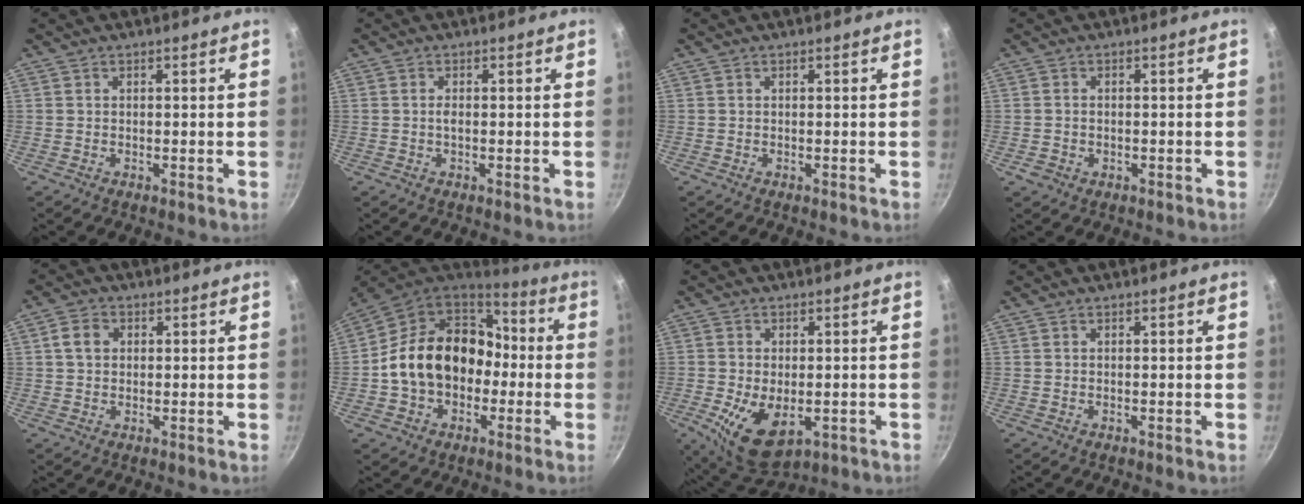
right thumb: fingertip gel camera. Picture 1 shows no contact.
{"total": 1.0, "force": [0.0, 0.4, 0.9], "torque": [-0.019, 0.001, -0.001]}
{"total": 0.0}
{"total": 2.3, "force": [-0.8, 1.8, 1.2], "torque": [-0.020, 0.001, -0.011]}
{"total": 4.1, "force": [0.9, 3.3, 2.3], "torque": [-0.031, 0.006, 0.012]}
{"total": 19.7, "force": [-1.6, 15.4, 12.2], "torque": [-0.186, 0.058, -0.029]}
{"total": 11.2, "force": [-2.7, 6.5, 8.7], "torque": [-0.145, -0.012, -0.032]}
{"total": 0.0}